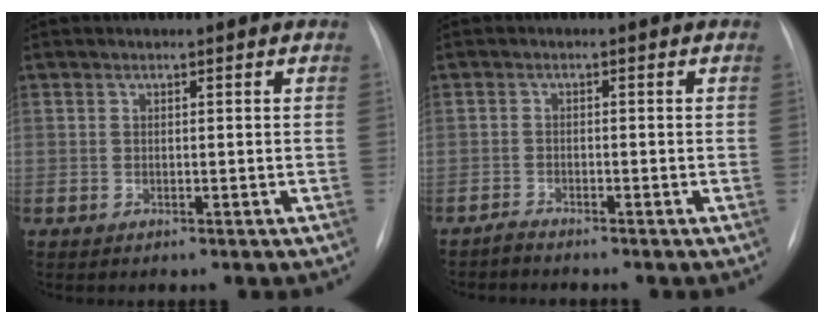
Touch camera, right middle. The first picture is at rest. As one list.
[{"total": 1.3, "force": [-1.3, -0.2, -0.1], "torque": [-0.003, -0.007, -0.025]}]